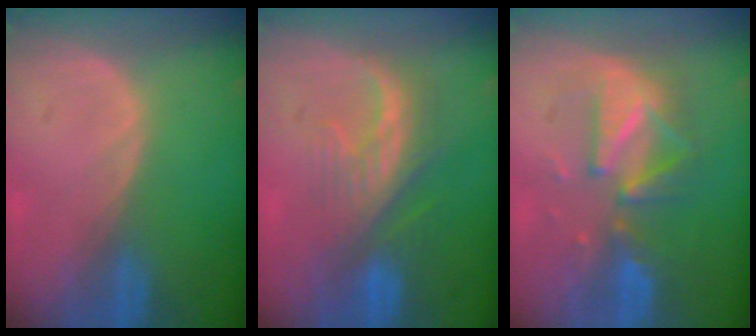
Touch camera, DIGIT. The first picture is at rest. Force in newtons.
{"total": 8.0, "press": 7.4, "slide": 3.1}
{"total": 7.9, "press": 7.9, "slide": 0.6}